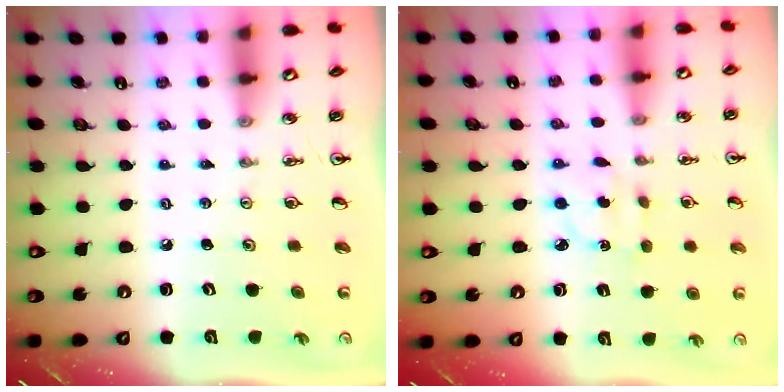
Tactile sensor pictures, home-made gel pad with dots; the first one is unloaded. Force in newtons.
{"total": 3.0, "press": 2.9, "slide": 0.6}